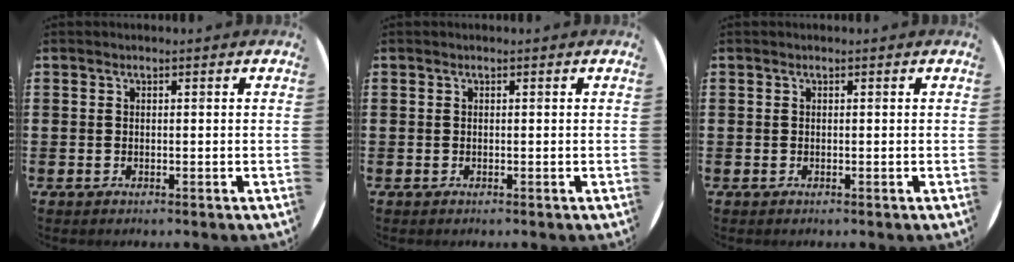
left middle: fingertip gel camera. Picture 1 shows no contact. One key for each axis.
{"total": 0.0}
{"total": 0.0}